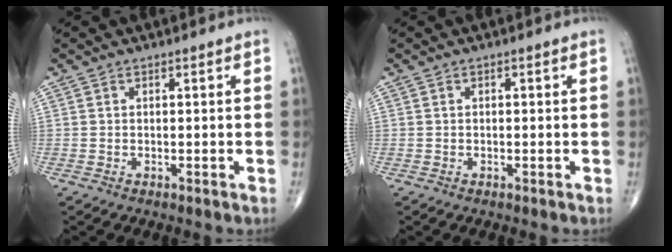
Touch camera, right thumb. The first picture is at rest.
{"total": 0.5, "force": [0.1, 0.2, 0.4], "torque": [-0.009, 0.000, 0.002]}